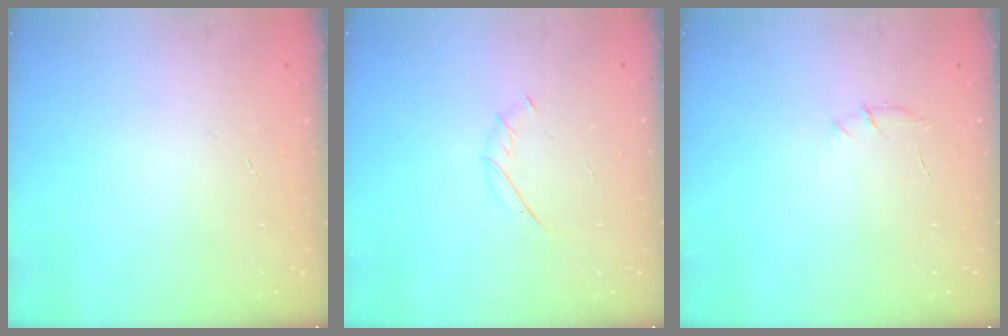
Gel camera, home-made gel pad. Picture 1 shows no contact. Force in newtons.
{"total": 1.9, "press": 1.8, "slide": 0.6}
{"total": 4.3, "press": 4.1, "slide": 1.6}